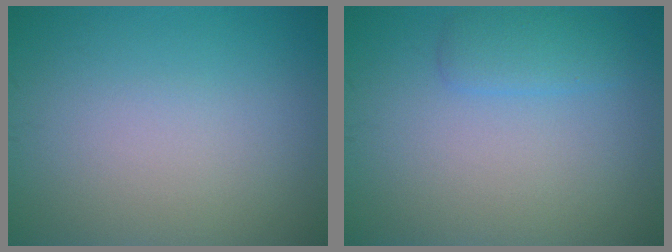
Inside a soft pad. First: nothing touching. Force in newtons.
{"total": 1.8, "press": 1.8, "slide": 0.2}